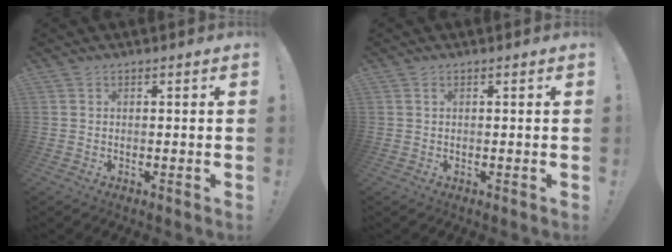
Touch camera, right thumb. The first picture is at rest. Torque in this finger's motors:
{"motor_torque": [-0.13, -0.03, 0.18, 0.00, 0.00]}